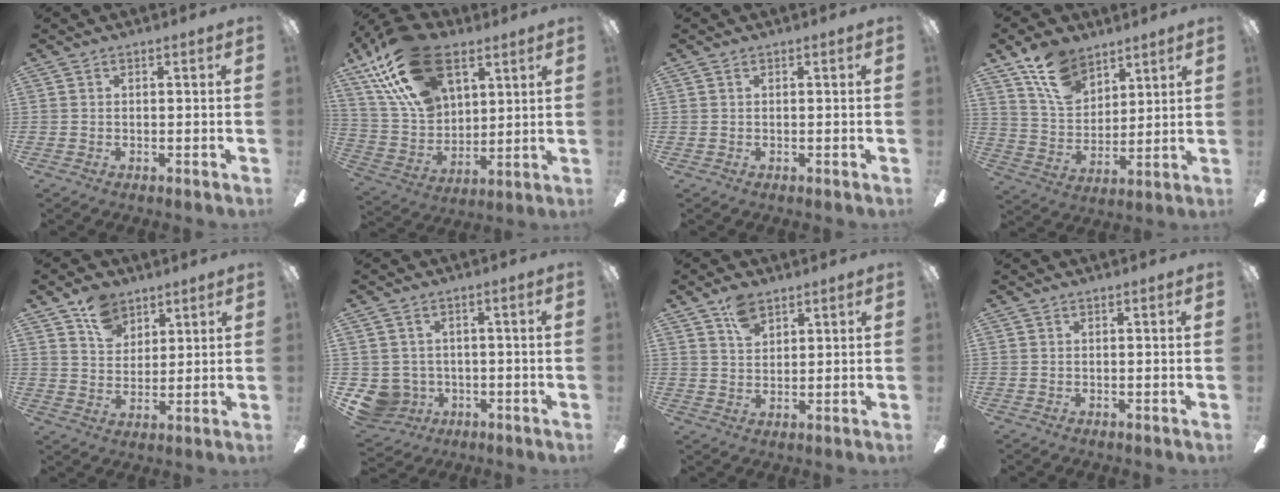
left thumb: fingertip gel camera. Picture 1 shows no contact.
{"total": 23.5, "force": [13.1, 13.5, 14.2], "torque": [-0.293, -0.047, 0.235]}
{"total": 0.0}
{"total": 13.7, "force": [9.2, 8.2, 6.0], "torque": [-0.114, -0.035, 0.179]}
{"total": 8.9, "force": [6.0, 5.8, 3.1], "torque": [-0.052, -0.017, 0.113]}
{"total": 5.7, "force": [-0.8, 5.5, 0.9], "torque": [-0.059, 0.000, -0.013]}
{"total": 5.8, "force": [3.8, 3.2, 2.9], "torque": [-0.050, -0.010, 0.071]}
{"total": 0.0}